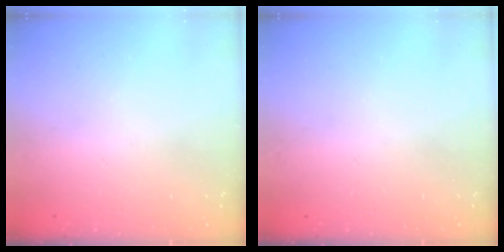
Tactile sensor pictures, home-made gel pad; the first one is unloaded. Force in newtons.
{"total": 0.0}